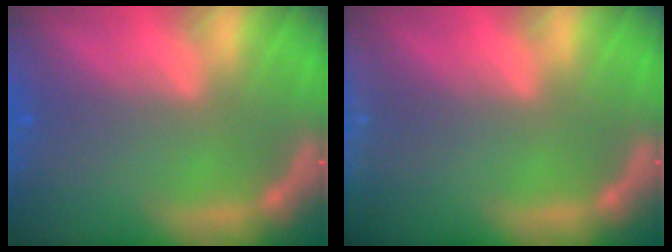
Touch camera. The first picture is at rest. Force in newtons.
{"total": 5.0}